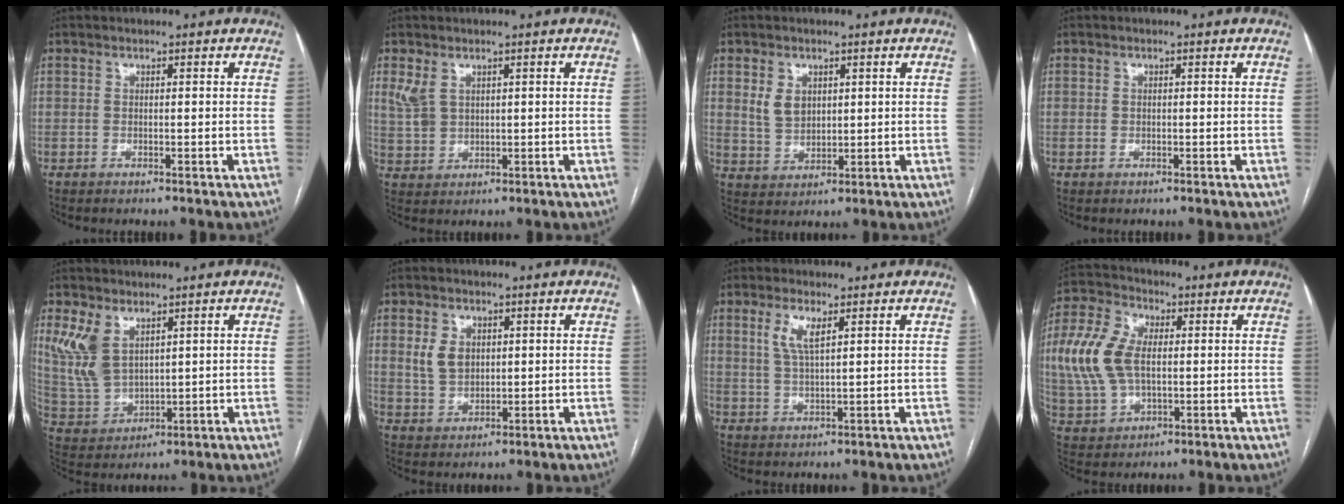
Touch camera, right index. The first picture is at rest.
{"total": 3.7, "force": [1.8, 2.5, 1.9], "torque": [-0.050, 0.010, 0.051]}
{"total": 4.6, "force": [1.7, 3.4, 2.6], "torque": [-0.054, 0.007, 0.043]}
{"total": 0.6, "force": [0.1, 0.5, 0.2], "torque": [-0.001, 0.001, 0.001]}
{"total": 8.2, "force": [4.1, 4.7, 5.3], "torque": [-0.127, 0.008, 0.099]}
{"total": 5.0, "force": [1.5, 3.7, 3.0], "torque": [-0.063, 0.012, 0.038]}
{"total": 4.2, "force": [1.9, 0.8, 3.6], "torque": [-0.082, 0.000, 0.043]}
{"total": 11.9, "force": [1.0, 6.9, 9.6], "torque": [-0.235, 0.022, 0.026]}